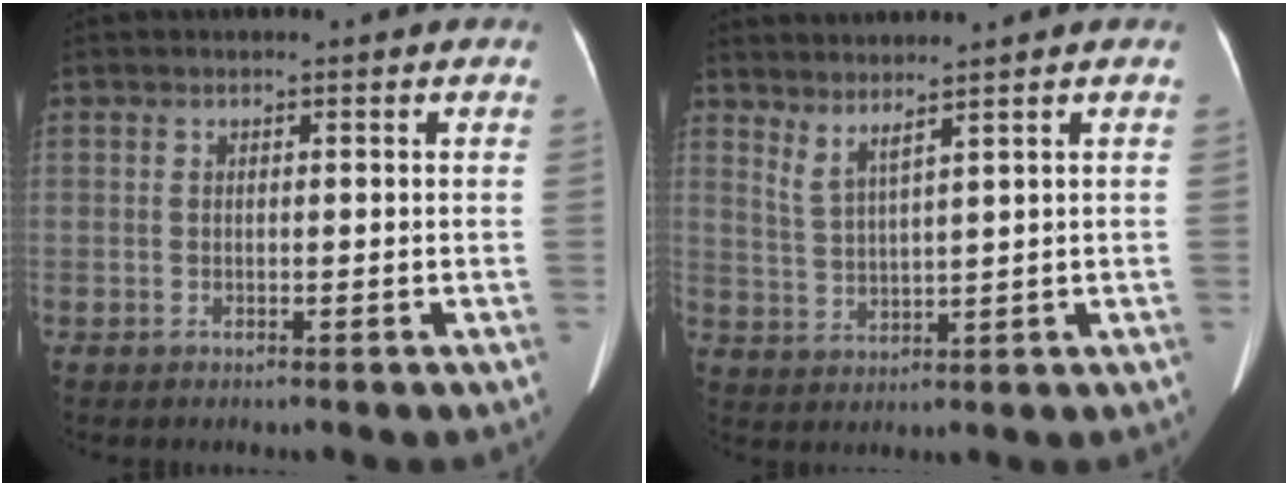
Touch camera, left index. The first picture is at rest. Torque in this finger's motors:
{"motor_torque": [-0.22, -0.31, 0.03, 0.01]}